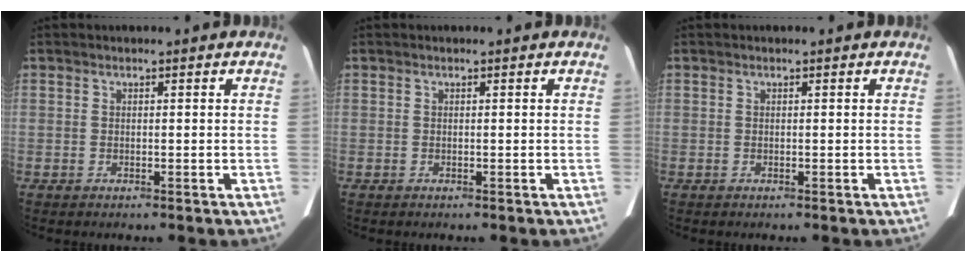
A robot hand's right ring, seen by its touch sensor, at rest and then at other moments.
{"total": 0.0}
{"total": 0.0}